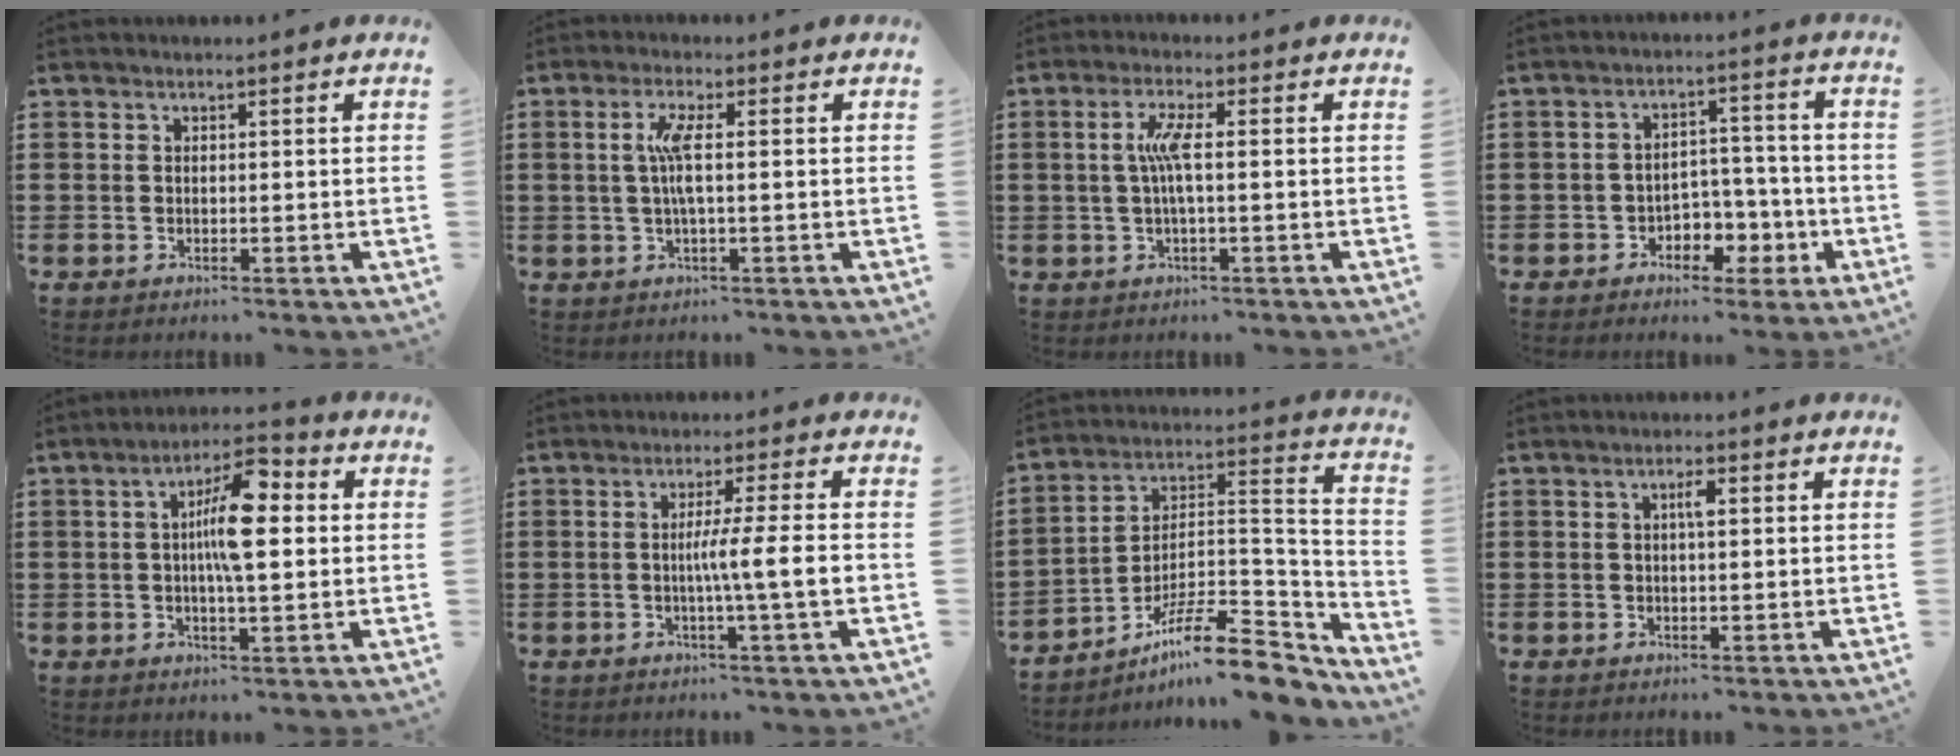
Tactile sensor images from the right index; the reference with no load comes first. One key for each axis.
{"total": 4.2, "fx": 0.1, "fy": 0.3, "fz": 4.2, "tx": -0.093, "ty": -0.009, "tz": -0.007}
{"total": 4.6, "fx": 0.1, "fy": 0.4, "fz": 4.6, "tx": -0.100, "ty": -0.006, "tz": -0.007}
{"total": 5.0, "fx": -2.5, "fy": 3.8, "fz": 2.2, "tx": -0.033, "ty": 0.013, "tz": -0.048}
{"total": 9.1, "fx": 1.3, "fy": 2.7, "fz": 8.6, "tx": -0.144, "ty": 0.007, "tz": 0.015}
{"total": 6.2, "fx": -0.7, "fy": -0.6, "fz": 6.1, "tx": -0.107, "ty": -0.008, "tz": -0.018}
{"total": 12.5, "fx": -9.4, "fy": 3.4, "fz": 7.5, "tx": -0.120, "ty": 0.025, "tz": -0.171}
{"total": 1.9, "fx": 0.4, "fy": 0.5, "fz": 1.8, "tx": -0.027, "ty": 0.002, "tz": 0.002}